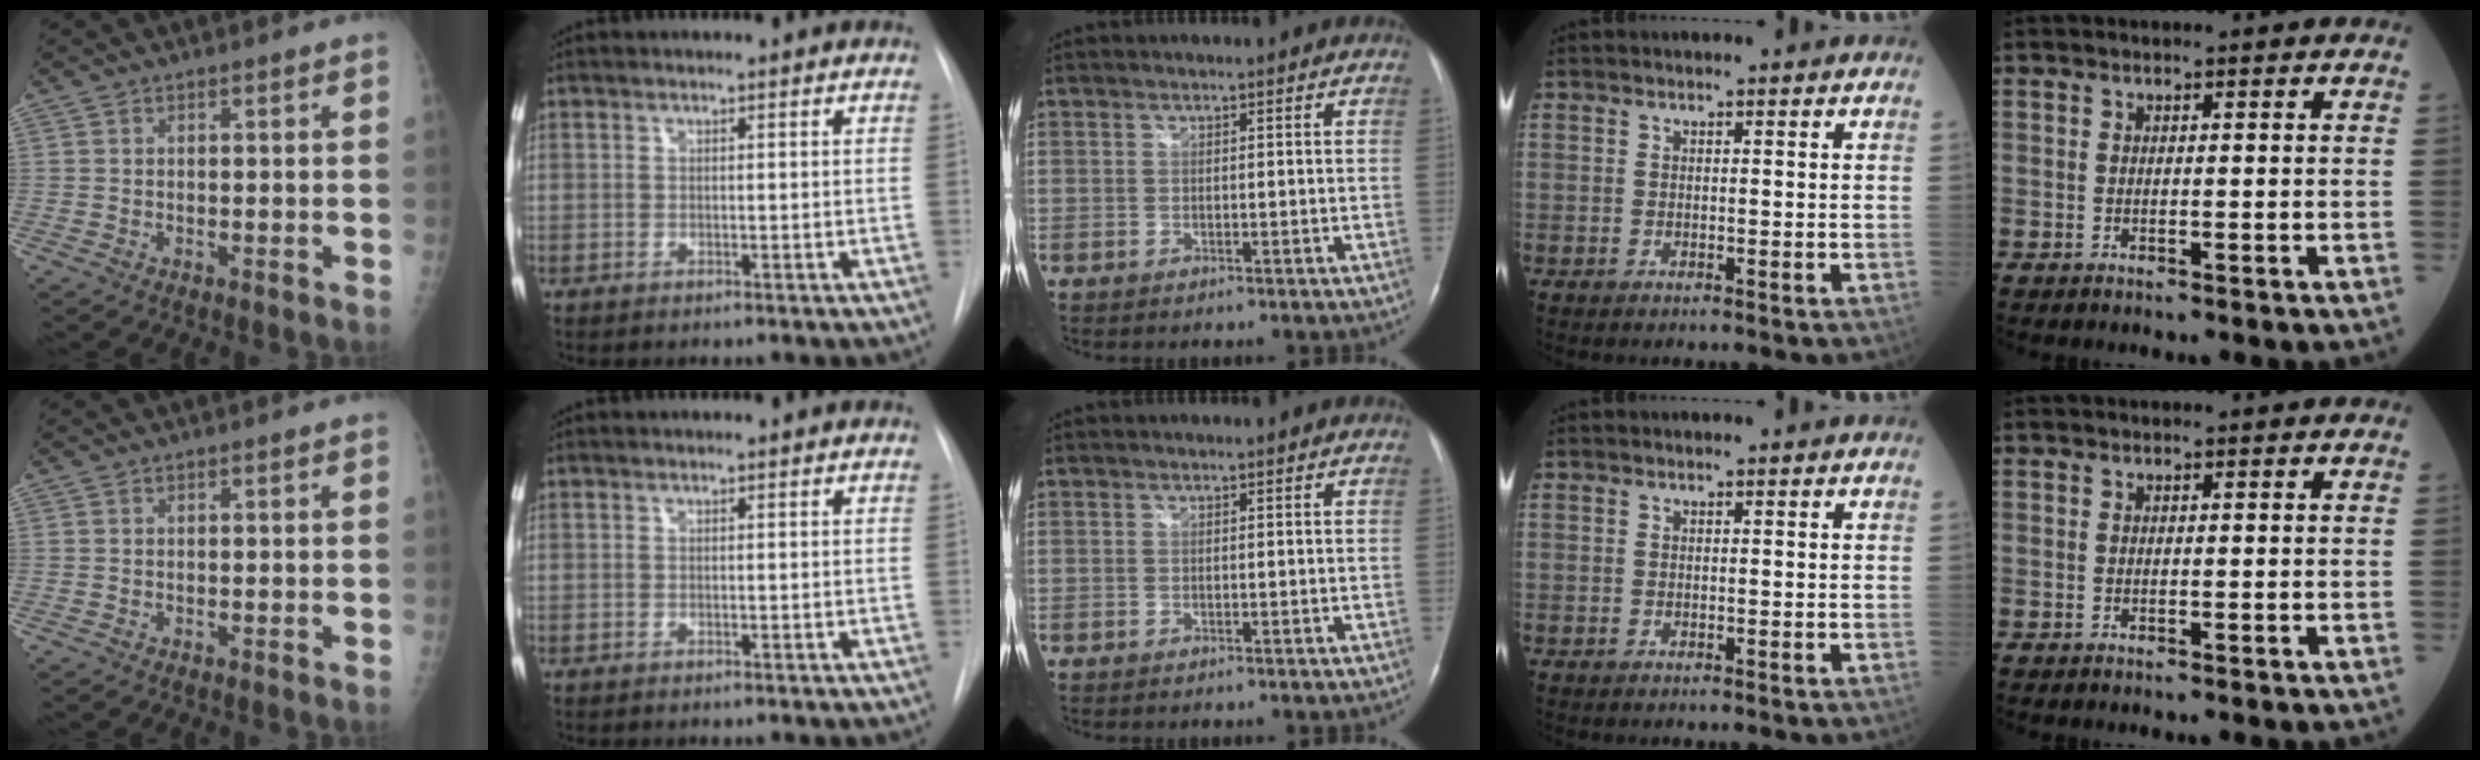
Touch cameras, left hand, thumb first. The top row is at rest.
{}